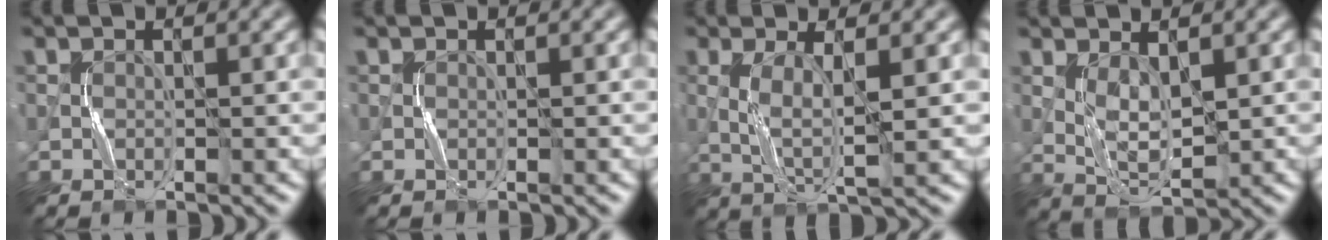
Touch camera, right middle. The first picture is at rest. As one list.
[{"total": 0.0}, {"total": 4.0, "force": [0.4, 0.8, 3.9], "torque": [-0.087, 0.001, 0.010]}, {"total": 3.5, "force": [0.9, 1.5, 3.0], "torque": [-0.064, -0.005, 0.024]}]